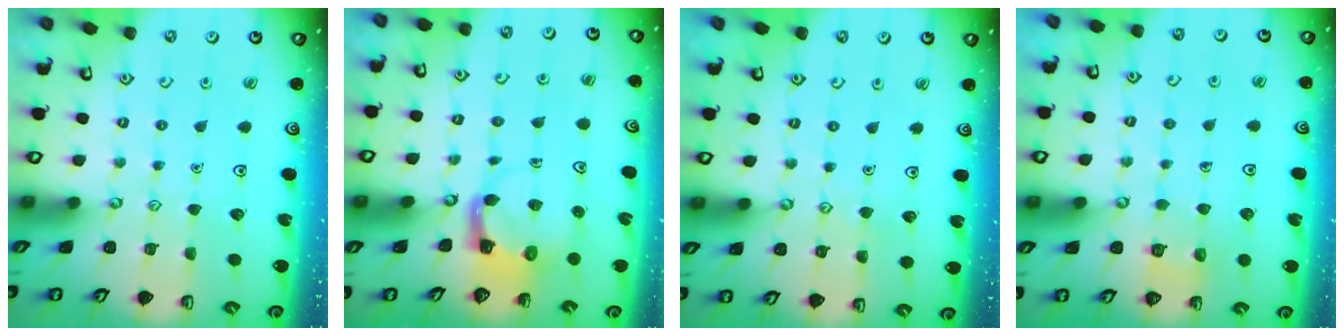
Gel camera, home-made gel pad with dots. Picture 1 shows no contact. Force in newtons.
{"total": 3.7, "press": 3.7, "slide": 0.6}
{"total": 3.4, "press": 3.4, "slide": 0.3}
{"total": 2.6, "press": 2.6, "slide": 0.1}